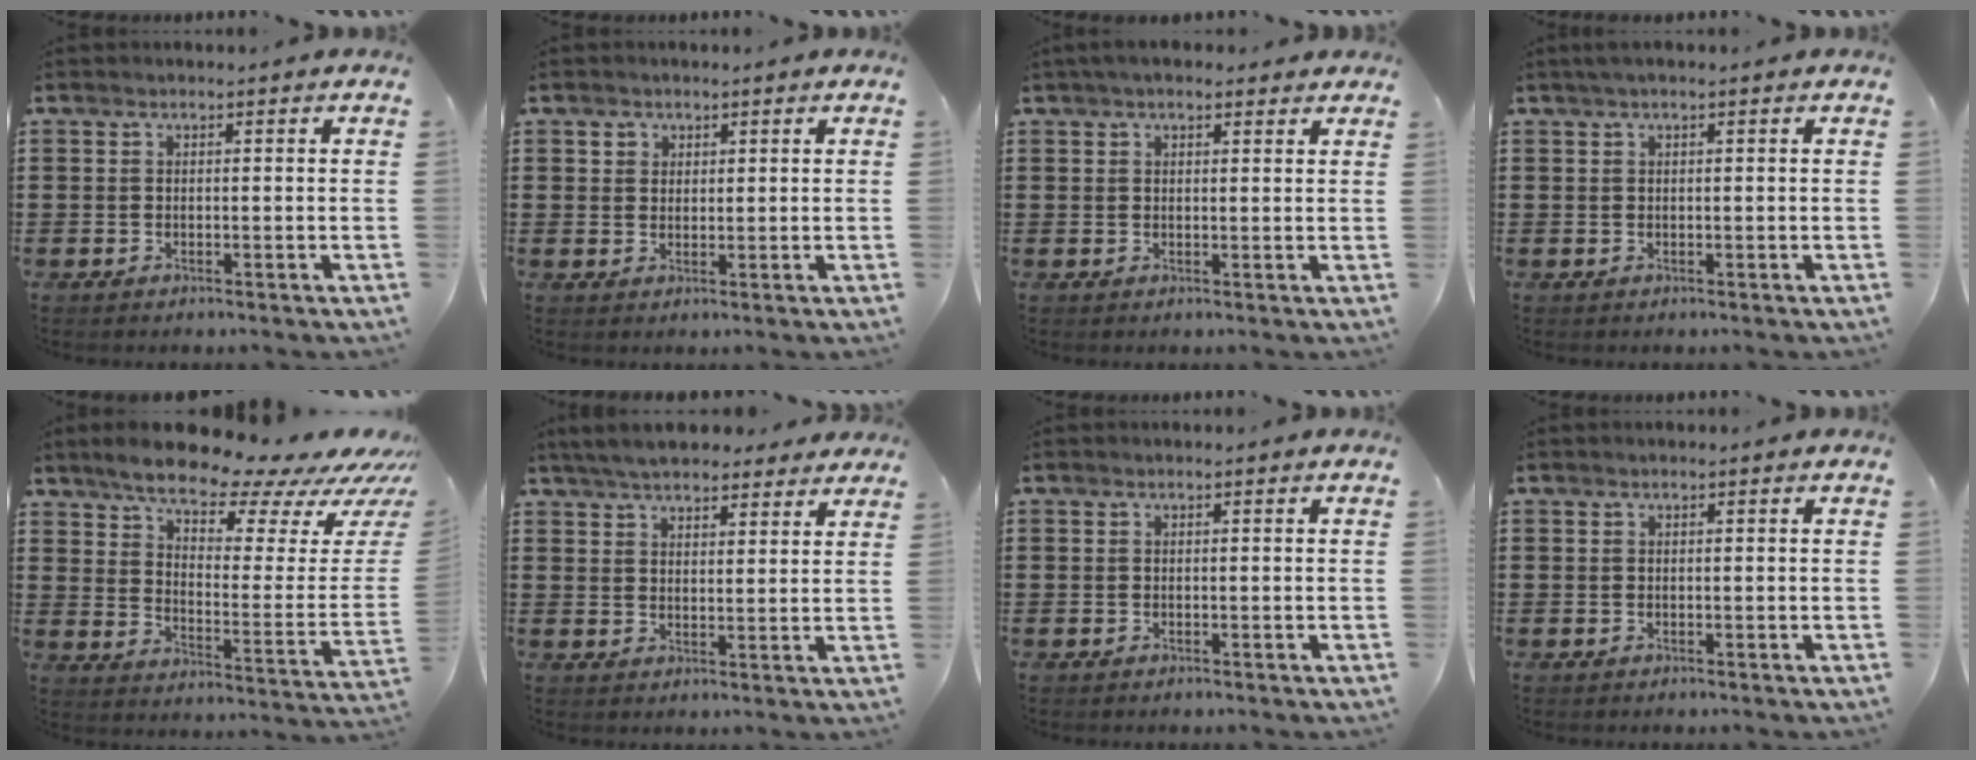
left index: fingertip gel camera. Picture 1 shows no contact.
{"total": 1.8, "force": [1.0, 1.4, 0.2], "torque": [0.000, 0.002, 0.018]}
{"total": 2.7, "force": [2.2, 1.0, 1.4], "torque": [-0.032, 0.006, 0.039]}
{"total": 0.8, "force": [0.3, 0.0, 0.7], "torque": [-0.012, 0.001, 0.006]}
{"total": 11.2, "force": [9.8, 2.2, 4.9], "torque": [-0.099, -0.071, 0.165]}
{"total": 5.7, "force": [5.2, 1.5, 1.6], "torque": [-0.049, -0.008, 0.098]}
{"total": 0.0}
{"total": 0.0}